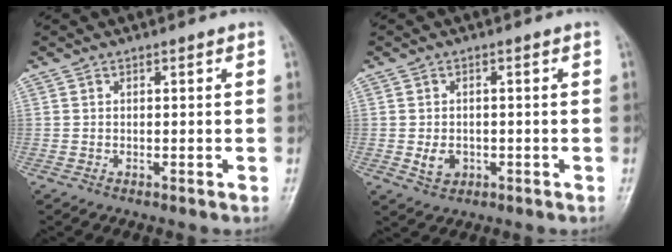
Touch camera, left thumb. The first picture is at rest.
{"total": 3.2, "force": [-0.7, 2.5, 1.9], "torque": [-0.022, 0.001, -0.005]}